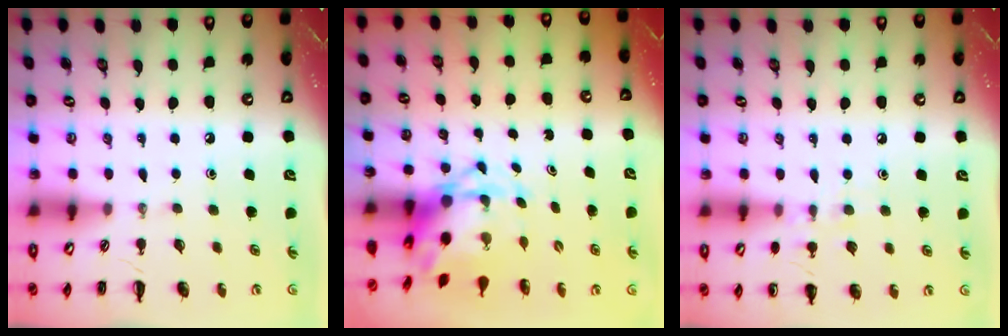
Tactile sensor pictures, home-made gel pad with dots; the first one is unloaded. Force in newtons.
{"total": 4.2, "press": 4.1, "slide": 0.9}
{"total": 7.4, "press": 7.1, "slide": 2.0}